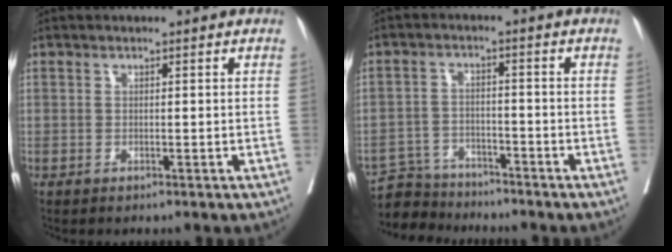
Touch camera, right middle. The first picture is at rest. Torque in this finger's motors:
{"motor_torque": [0.00, 0.01, -0.07, -0.04]}